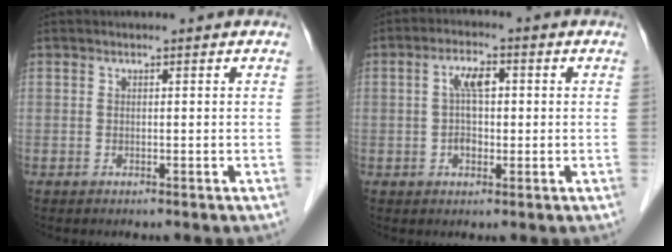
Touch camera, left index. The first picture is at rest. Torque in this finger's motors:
{"motor_torque": [-0.08, 0.06, 0.20, 0.04]}